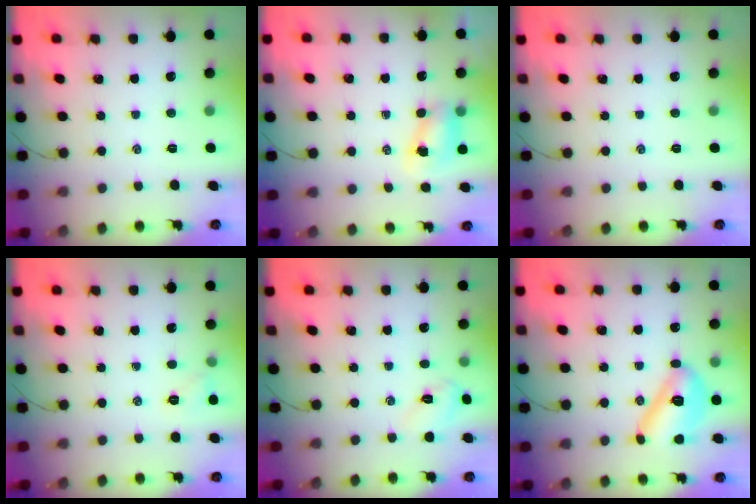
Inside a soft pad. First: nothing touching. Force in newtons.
{"total": 7.0, "press": 6.9, "slide": 0.9}
{"total": 0.0}
{"total": 4.2, "press": 4.0, "slide": 1.3}
{"total": 3.6, "press": 3.5, "slide": 0.9}
{"total": 11.7, "press": 11.7, "slide": 0.2}